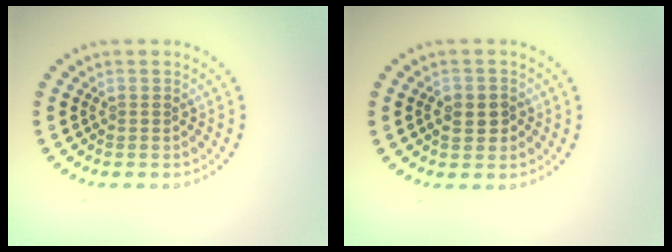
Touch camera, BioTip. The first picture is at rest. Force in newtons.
{"total": 2.4, "press": 2.4, "slide": 0.5}